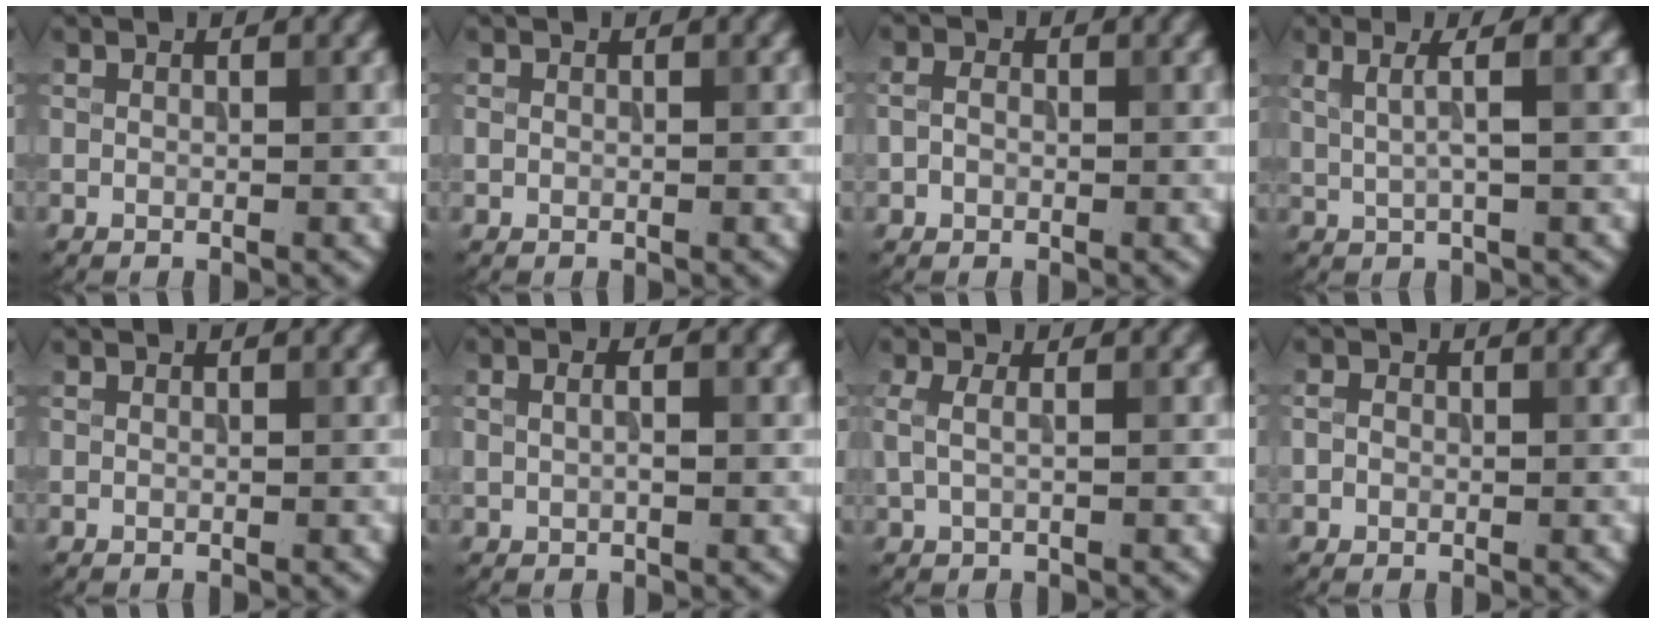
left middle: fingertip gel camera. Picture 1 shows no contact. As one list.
[{"total": 0.5, "force": [0.0, 0.5, 0.1], "torque": [0.002, -0.004, -0.001]}, {"total": 1.4, "force": [-0.3, 1.1, 0.8], "torque": [-0.017, 0.001, -0.008]}, {"total": 3.3, "force": [1.1, 0.8, 3.0], "torque": [-0.045, 0.001, 0.018]}, {"total": 0.0}, {"total": 2.8, "force": [0.7, 1.6, 2.2], "torque": [-0.037, 0.006, -0.001]}, {"total": 1.4, "force": [0.2, 0.5, 1.3], "torque": [-0.030, -0.002, 0.006]}, {"total": 1.1, "force": [-0.2, 1.0, 0.4], "torque": [-0.004, -0.001, -0.007]}]